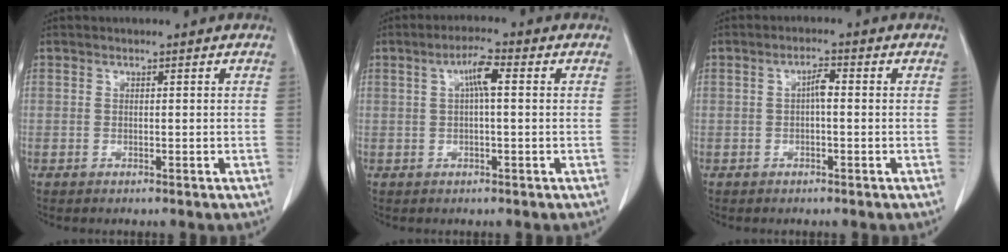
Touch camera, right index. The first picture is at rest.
{"total": 4.0, "force": [0.8, 0.5, 3.9], "torque": [-0.072, 0.011, 0.013]}
{"total": 2.2, "force": [-0.1, 0.6, 2.2], "torque": [-0.037, 0.005, -0.002]}